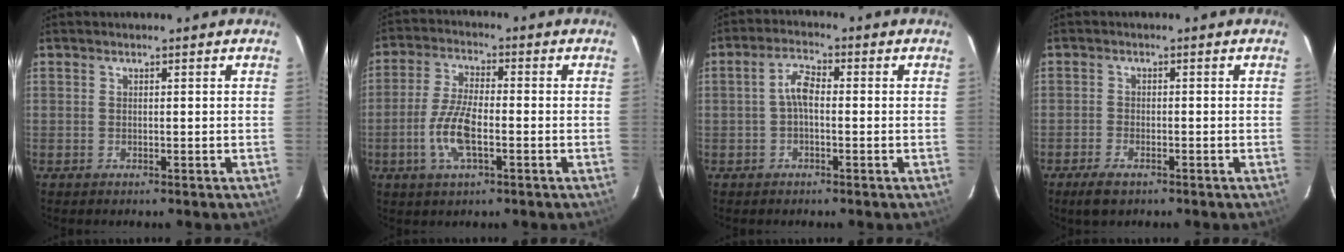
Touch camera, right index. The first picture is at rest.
{"total": 8.5, "force": [-2.7, 2.9, 7.5], "torque": [-0.162, 0.001, -0.056]}
{"total": 3.9, "force": [-0.3, 1.7, 3.5], "torque": [-0.071, 0.014, -0.007]}
{"total": 3.6, "force": [-2.6, 1.5, 2.0], "torque": [-0.055, -0.006, -0.048]}